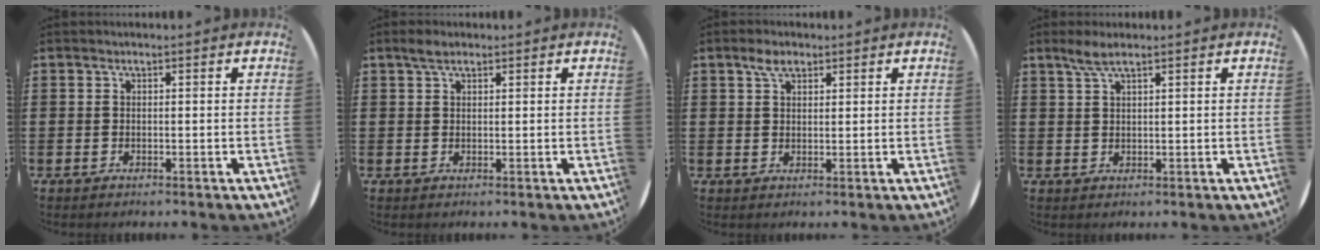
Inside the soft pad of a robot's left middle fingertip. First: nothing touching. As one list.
[{"total": 2.0, "force": [1.4, 0.8, 1.1], "torque": [-0.016, 0.002, 0.024]}, {"total": 2.9, "force": [2.1, 1.5, 1.5], "torque": [-0.024, 0.003, 0.037]}, {"total": 2.7, "force": [2.0, 0.3, 1.9], "torque": [-0.040, 0.002, 0.035]}]